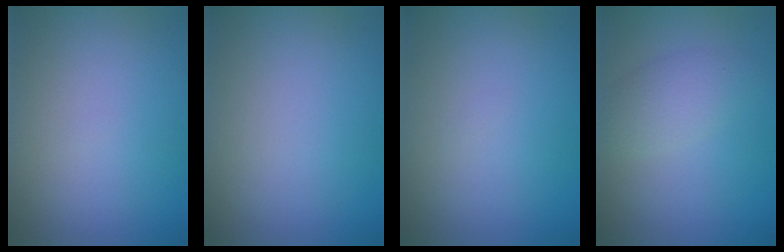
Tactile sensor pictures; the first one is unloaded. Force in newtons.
{"total": 0.0}
{"total": 0.0}
{"total": 2.6, "press": 2.6, "slide": 0.1}